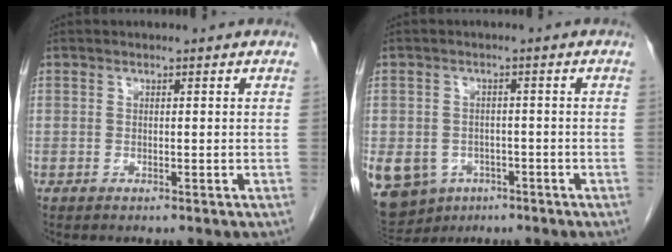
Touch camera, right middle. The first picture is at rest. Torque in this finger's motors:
{"motor_torque": [1.52, -0.62, 1.05, 0.21]}